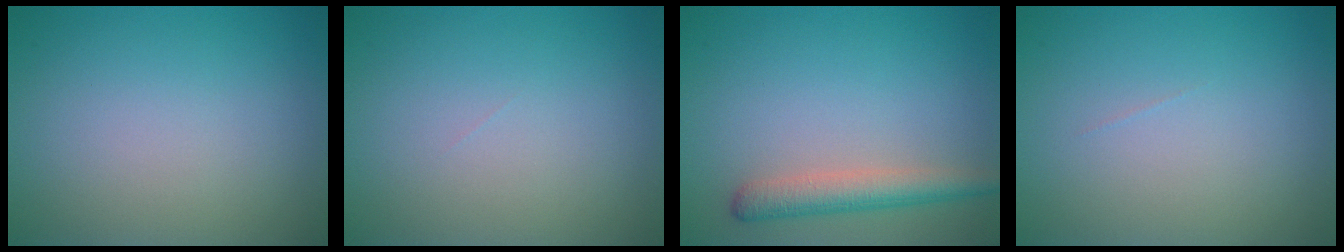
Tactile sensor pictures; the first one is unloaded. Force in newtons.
{"total": 0.0}
{"total": 3.3, "press": 3.3, "slide": 0.1}
{"total": 0.0}